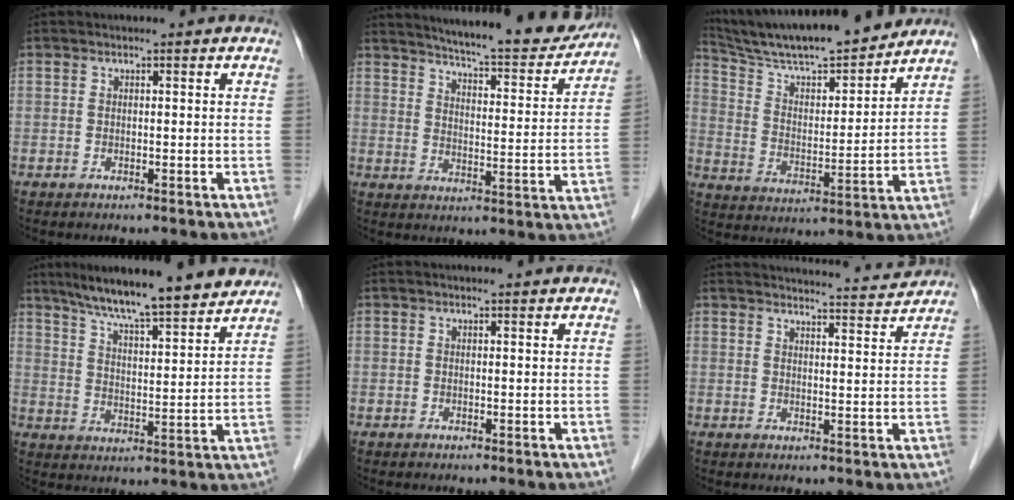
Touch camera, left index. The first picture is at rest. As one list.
[{"total": 18.3, "force": [16.8, 2.3, 6.8], "torque": [-0.097, -0.028, 0.219]}, {"total": 18.0, "force": [16.5, 1.6, 7.2], "torque": [-0.133, 0.004, 0.272]}, {"total": 15.7, "force": [13.5, 1.3, 7.8], "torque": [-0.121, 0.013, 0.203]}, {"total": 1.7, "force": [1.6, 0.2, 0.7], "torque": [-0.015, 0.012, 0.018]}, {"total": 10.7, "force": [10.6, -0.2, 1.6], "torque": [-0.019, -0.007, 0.127]}]